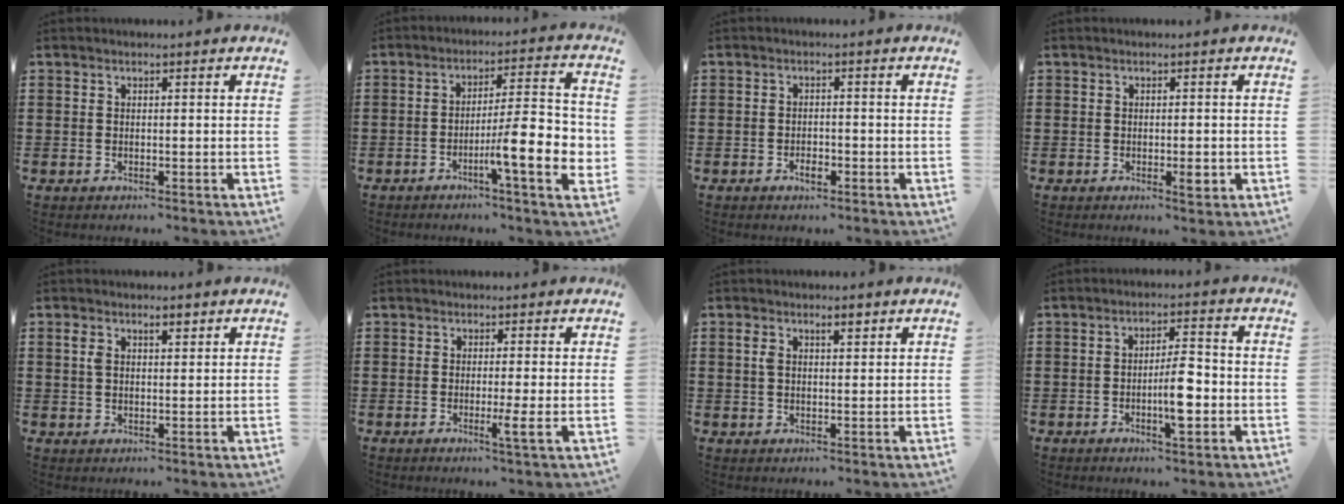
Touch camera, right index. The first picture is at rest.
{"total": 10.7, "force": [-3.2, 1.9, 10.1], "torque": [-0.162, -0.013, -0.058]}
{"total": 2.2, "force": [-1.1, 1.0, 1.6], "torque": [-0.032, -0.001, -0.021]}
{"total": 2.4, "force": [-0.7, 0.7, 2.1], "torque": [-0.037, -0.001, -0.012]}
{"total": 2.8, "force": [1.3, 1.3, 2.1], "torque": [-0.039, 0.003, 0.021]}
{"total": 3.2, "force": [-0.8, -0.4, 3.1], "torque": [-0.053, -0.014, -0.015]}
{"total": 2.8, "force": [1.3, 1.1, 2.3], "torque": [-0.049, 0.005, 0.022]}
{"total": 6.3, "force": [-1.6, 1.6, 5.9], "torque": [-0.112, 0.000, -0.031]}